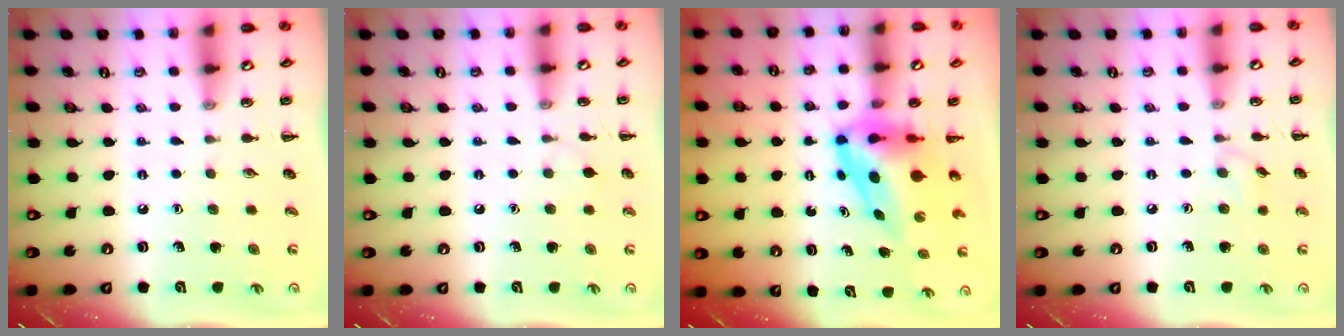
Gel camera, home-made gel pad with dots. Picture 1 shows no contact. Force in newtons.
{"total": 3.9, "press": 3.7, "slide": 1.4}
{"total": 7.5, "press": 7.2, "slide": 2.2}
{"total": 3.5, "press": 3.4, "slide": 1.0}